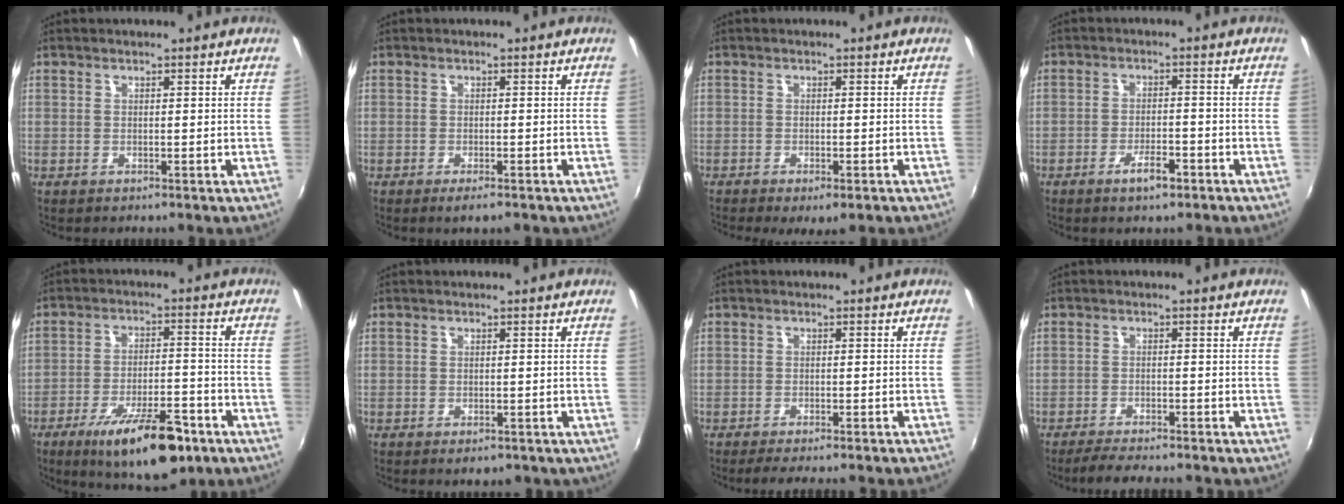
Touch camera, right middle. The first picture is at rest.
{"total": 3.0, "force": [-2.1, 0.8, 1.9], "torque": [-0.039, -0.011, -0.034]}
{"total": 4.2, "force": [-2.8, 1.2, 2.9], "torque": [-0.060, -0.019, -0.041]}
{"total": 4.2, "force": [-2.5, 1.0, 3.1], "torque": [-0.067, -0.006, -0.043]}
{"total": 16.2, "force": [-10.3, 4.9, 11.5], "torque": [-0.195, -0.017, -0.154]}
{"total": 3.6, "force": [-2.7, 1.6, 1.8], "torque": [-0.034, -0.013, -0.032]}
{"total": 8.4, "force": [-7.5, 0.1, 3.8], "torque": [-0.076, -0.015, -0.102]}
{"total": 8.5, "force": [-7.5, 1.1, 3.8], "torque": [-0.086, -0.016, -0.116]}